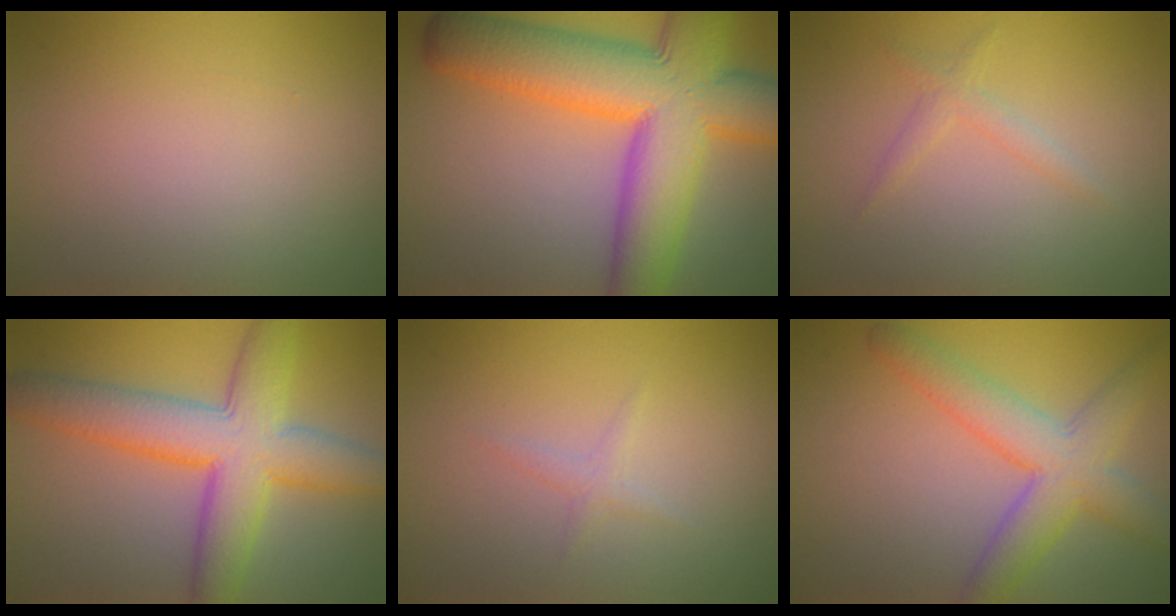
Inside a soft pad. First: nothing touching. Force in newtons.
{"total": 13.4, "press": 13.4, "slide": 0.5}
{"total": 1.3, "press": 1.3, "slide": 0.0}
{"total": 8.2, "press": 8.2, "slide": 0.2}
{"total": 0.9, "press": 0.9, "slide": 0.1}
{"total": 5.6, "press": 5.6, "slide": 0.2}